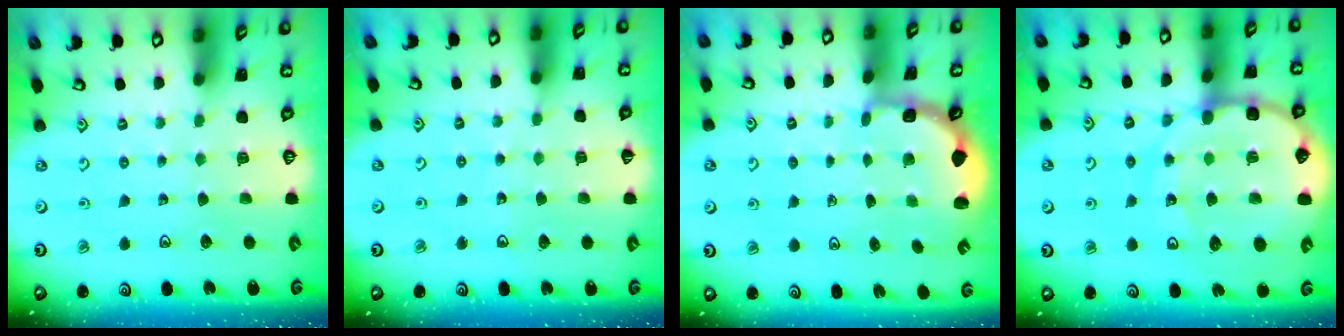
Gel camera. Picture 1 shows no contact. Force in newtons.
{"total": 3.6, "press": 3.1, "slide": 1.9}
{"total": 2.5, "press": 1.9, "slide": 1.6}
{"total": 19.5, "press": 19.1, "slide": 3.9}